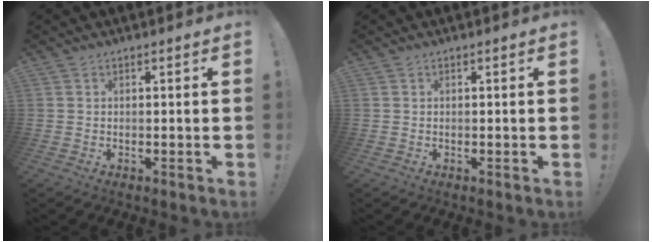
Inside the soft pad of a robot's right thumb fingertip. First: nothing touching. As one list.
[{"total": 0.0}]